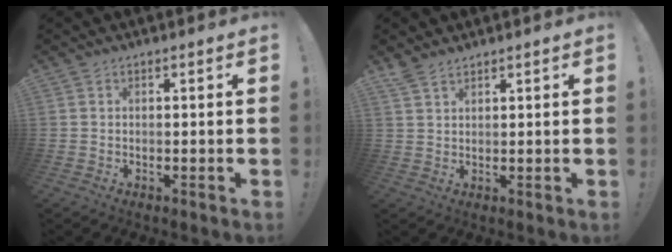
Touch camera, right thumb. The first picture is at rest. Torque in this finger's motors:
{"motor_torque": [-0.08, -0.19, 0.15, 0.14, 0.10]}